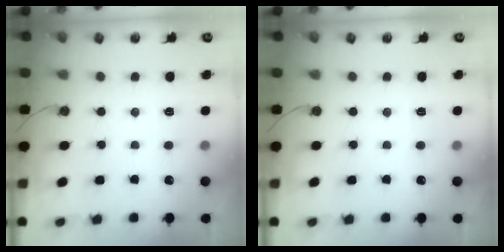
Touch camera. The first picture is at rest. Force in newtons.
{"total": 0.0}